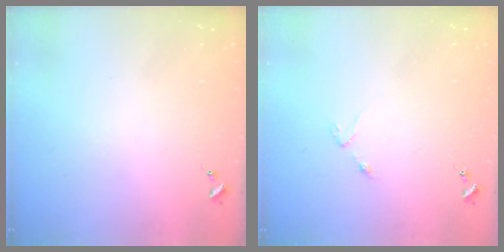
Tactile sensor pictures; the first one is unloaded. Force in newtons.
{"total": 2.5, "press": 2.4, "slide": 0.4}